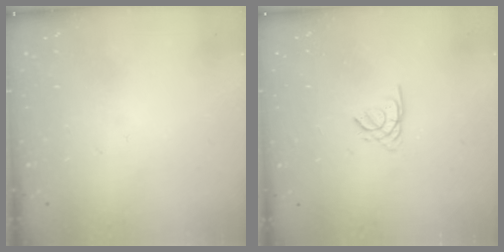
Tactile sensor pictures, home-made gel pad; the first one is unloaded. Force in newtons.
{"total": 1.1, "press": 1.1, "slide": 0.3}